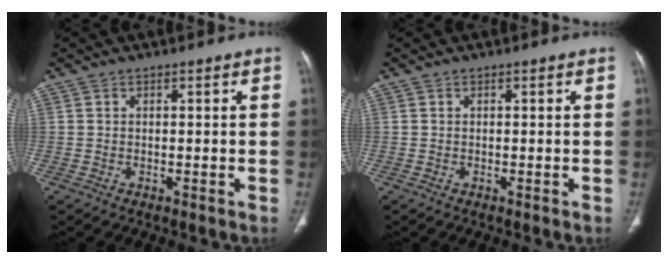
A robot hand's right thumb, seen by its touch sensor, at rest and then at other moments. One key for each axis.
{"total": 0.0}